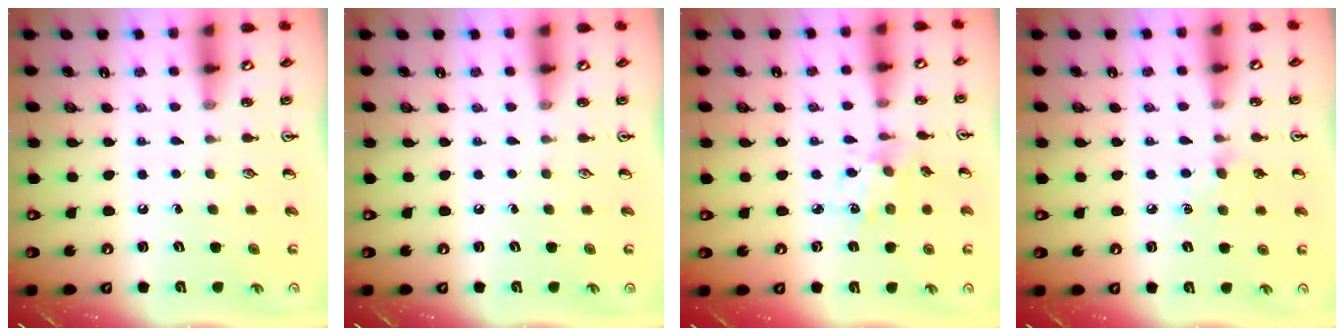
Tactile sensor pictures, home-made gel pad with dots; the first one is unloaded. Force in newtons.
{"total": 0.0}
{"total": 4.4, "press": 4.2, "slide": 1.4}
{"total": 6.3, "press": 6.2, "slide": 0.8}